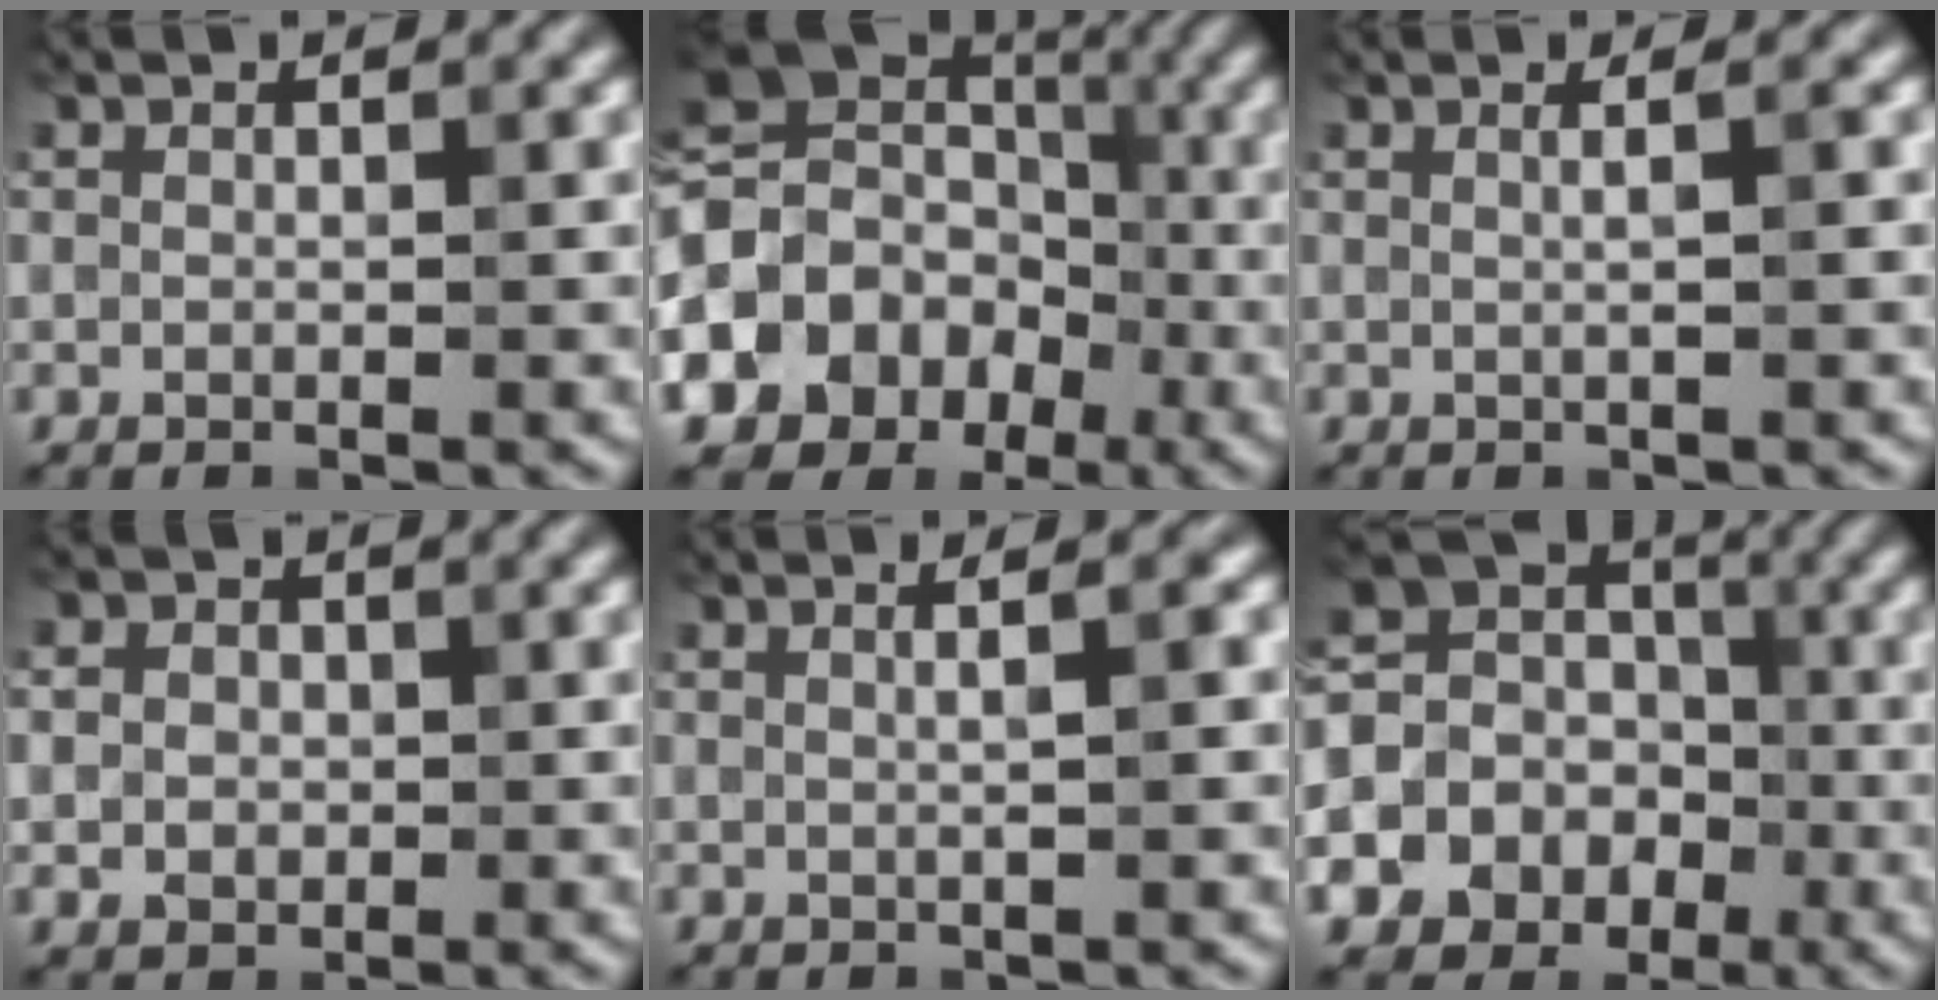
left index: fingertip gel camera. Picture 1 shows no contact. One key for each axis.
{"total": 12.3, "fx": -3.4, "fy": 10.4, "fz": 5.8, "tx": -0.114, "ty": 0.000, "tz": -0.075}
{"total": 2.0, "fx": 0.5, "fy": 0.9, "fz": 1.7, "tx": -0.008, "ty": 0.001, "tz": -0.012}
{"total": 3.0, "fx": 0.1, "fy": 2.7, "fz": 1.3, "tx": -0.015, "ty": 0.004, "tz": -0.008}
{"total": 3.1, "fx": 1.0, "fy": 1.4, "fz": 2.6, "tx": -0.011, "ty": 0.010, "tz": -0.016}
{"total": 14.3, "fx": -4.3, "fy": 12.9, "fz": 4.5, "tx": -0.118, "ty": -0.019, "tz": -0.086}